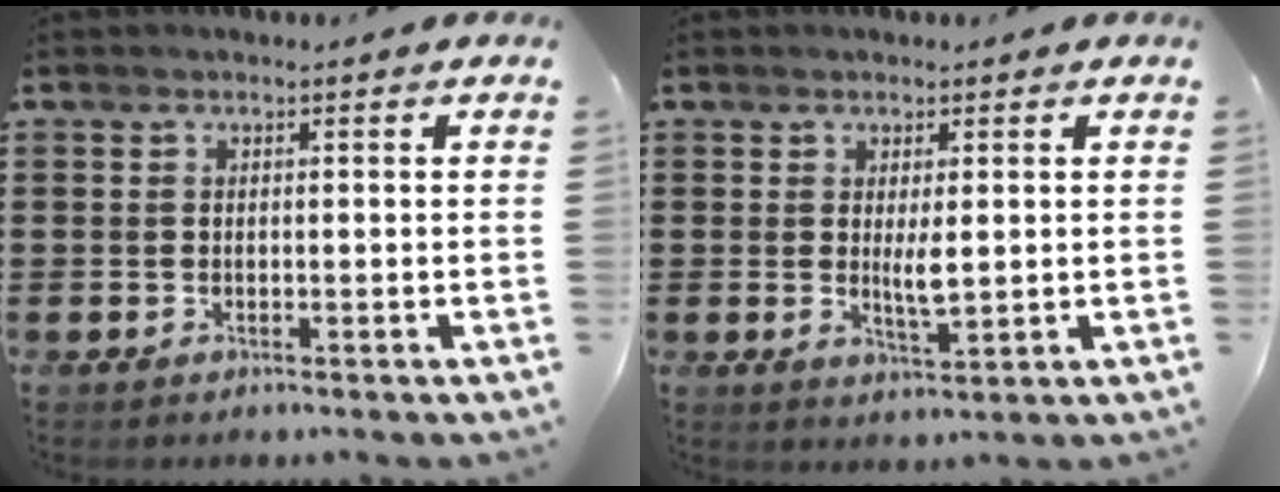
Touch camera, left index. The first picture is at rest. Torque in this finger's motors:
{"motor_torque": [0.77, -0.09, 0.11, 0.07]}